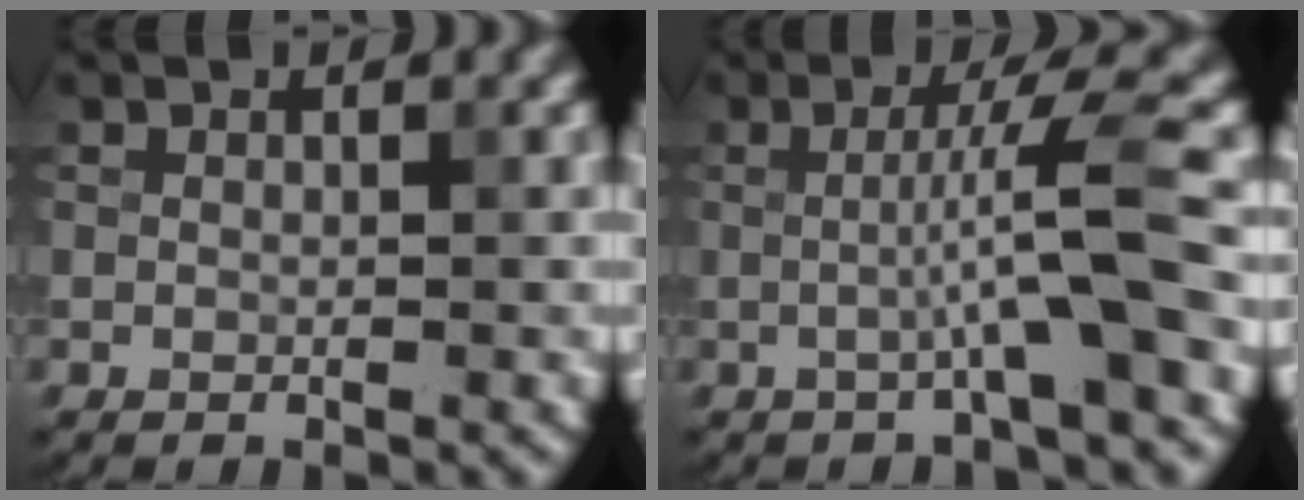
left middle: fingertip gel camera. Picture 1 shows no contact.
{"total": 5.1, "force": [-0.8, -0.1, 5.1], "torque": [-0.084, 0.014, -0.018]}